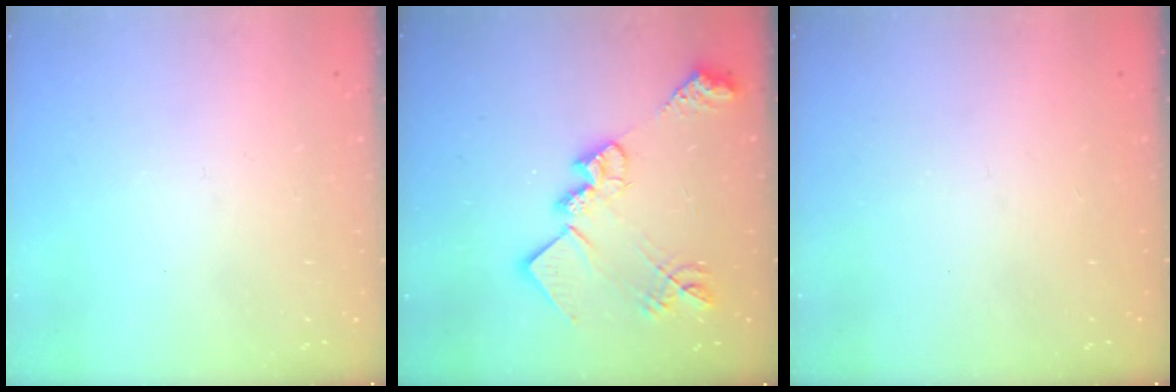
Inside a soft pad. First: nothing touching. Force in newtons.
{"total": 20.5, "press": 20.5, "slide": 1.2}
{"total": 1.3, "press": 1.0, "slide": 0.7}